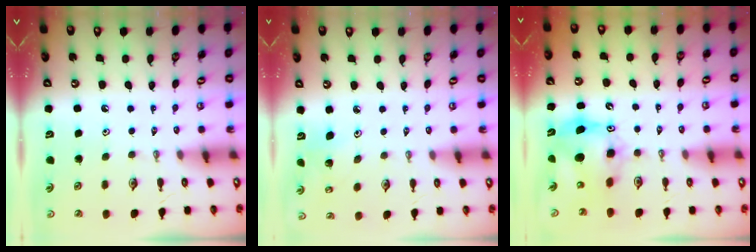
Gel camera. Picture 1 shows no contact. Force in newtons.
{"total": 3.9, "press": 3.8, "slide": 0.8}
{"total": 10.6, "press": 10.5, "slide": 0.9}